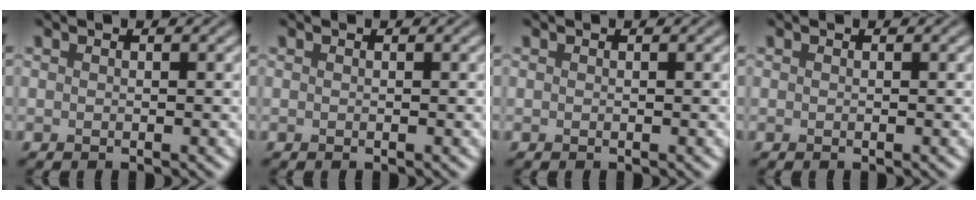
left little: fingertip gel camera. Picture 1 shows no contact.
{"total": 0.0}
{"total": 0.0}
{"total": 0.0}